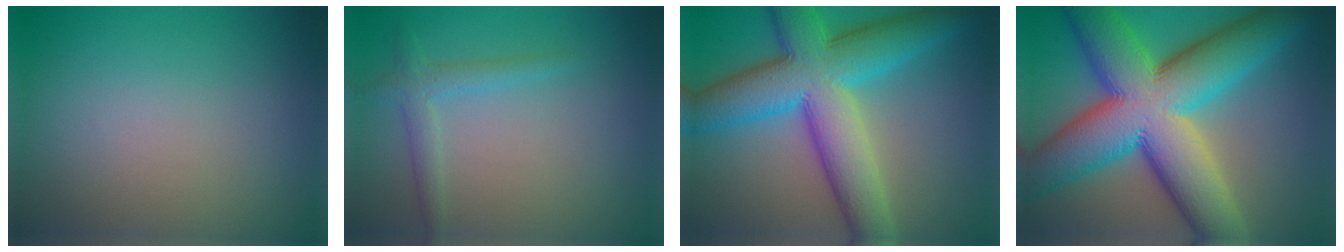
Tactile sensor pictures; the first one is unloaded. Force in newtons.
{"total": 2.1, "press": 2.1, "slide": 0.1}
{"total": 11.5, "press": 11.5, "slide": 0.2}
{"total": 16.5, "press": 16.5, "slide": 0.3}